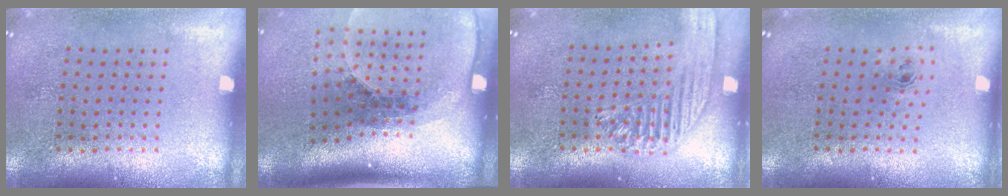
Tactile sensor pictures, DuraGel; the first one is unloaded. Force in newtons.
{"total": 2.6, "press": 1.9, "slide": 1.8}
{"total": 1.7, "press": 1.5, "slide": 0.7}
{"total": 0.7, "press": 0.3, "slide": 0.6}